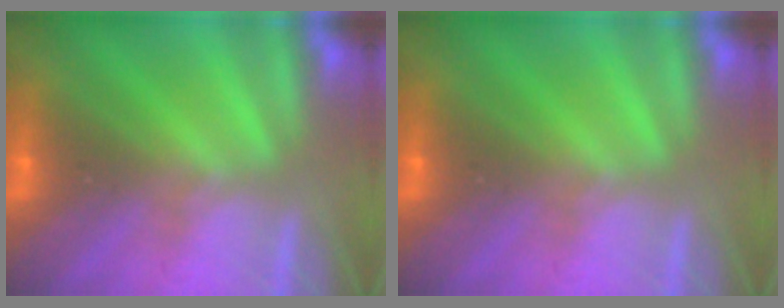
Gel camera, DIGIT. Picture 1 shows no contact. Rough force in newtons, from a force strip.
{"total": 0.0}